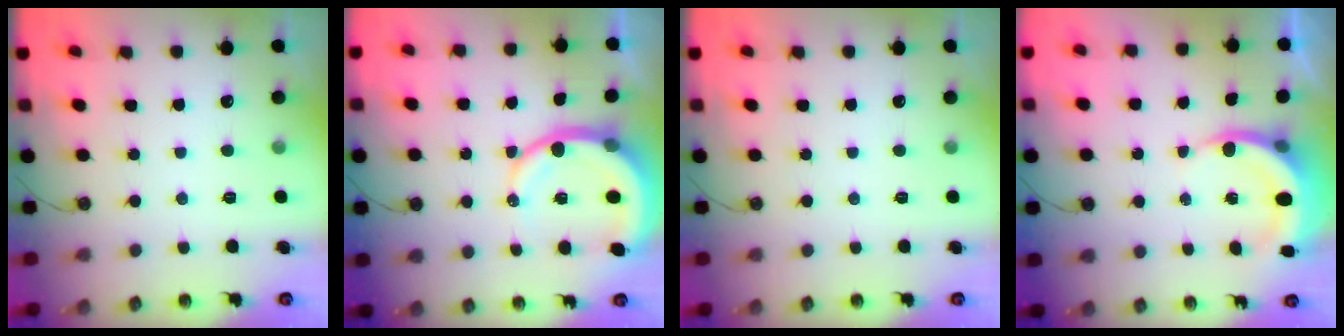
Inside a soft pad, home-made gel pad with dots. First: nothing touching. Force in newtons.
{"total": 11.0, "press": 10.8, "slide": 1.5}
{"total": 0.0}
{"total": 6.3, "press": 6.0, "slide": 2.0}